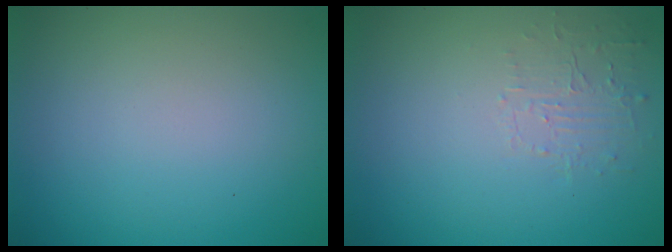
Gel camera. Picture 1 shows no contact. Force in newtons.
{"total": 1.5, "press": 0.1, "slide": 1.5}